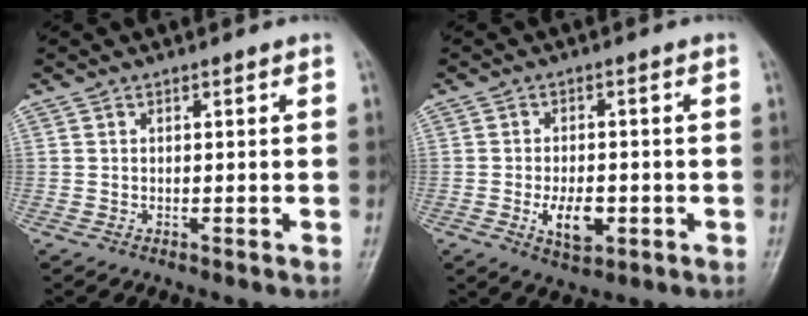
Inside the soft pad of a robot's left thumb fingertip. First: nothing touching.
{"total": 6.3, "force": [-1.8, 3.4, 5.1], "torque": [-0.079, 0.000, -0.025]}